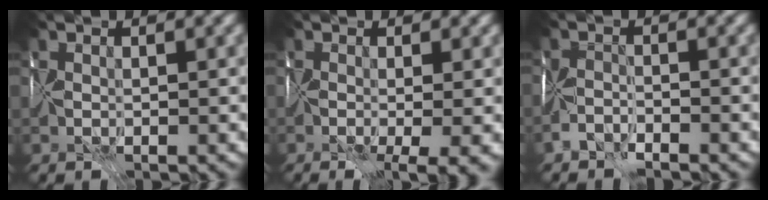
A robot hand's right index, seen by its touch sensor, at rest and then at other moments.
{"total": 5.5, "force": [-1.8, 1.7, 4.9], "torque": [-0.059, -0.011, -0.019]}
{"total": 2.2, "force": [-2.1, 0.5, 0.3], "torque": [-0.007, 0.006, -0.054]}